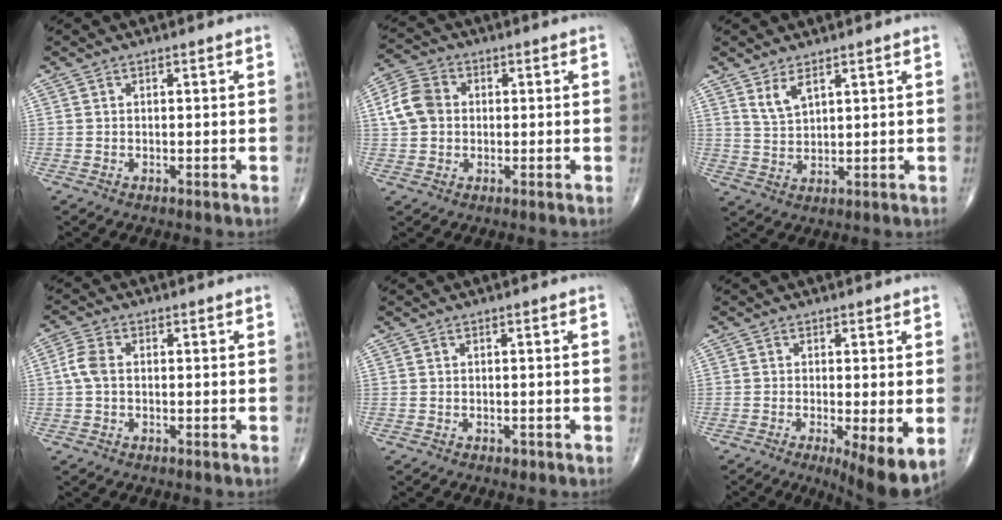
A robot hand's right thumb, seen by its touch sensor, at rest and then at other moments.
{"total": 7.3, "force": [0.6, 5.9, 4.2], "torque": [-0.075, 0.015, 0.003]}
{"total": 4.0, "force": [2.5, 1.5, 2.7], "torque": [-0.048, -0.020, 0.055]}
{"total": 3.8, "force": [0.0, 2.3, 3.0], "torque": [-0.073, 0.009, -0.006]}
{"total": 0.6, "force": [-0.3, 0.3, 0.3], "torque": [0.000, 0.000, -0.004]}
{"total": 8.3, "force": [-2.1, 2.0, 7.8], "torque": [-0.120, -0.026, -0.032]}